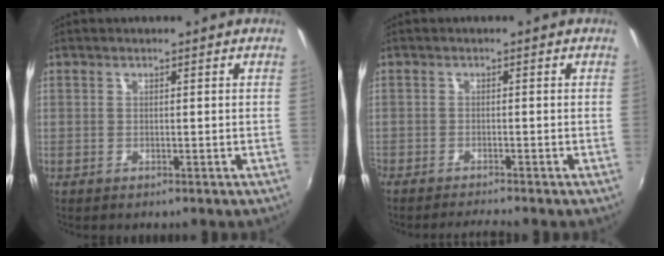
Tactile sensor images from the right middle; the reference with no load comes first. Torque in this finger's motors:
{"motor_torque": [1.14, -1.00, 0.70, 0.21]}